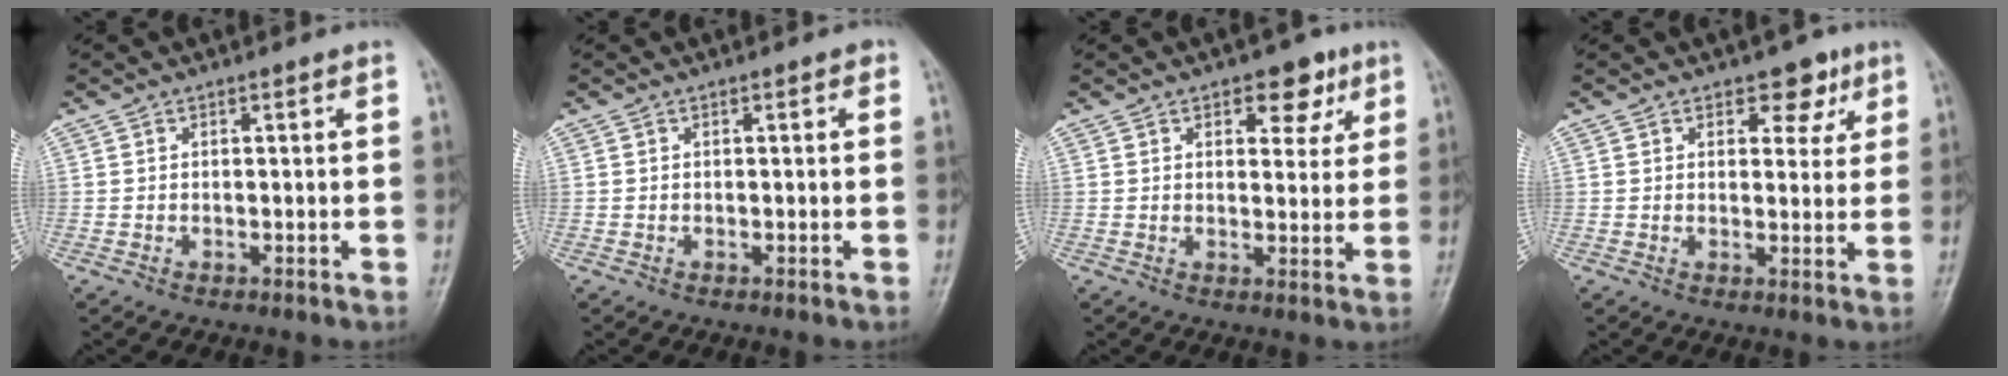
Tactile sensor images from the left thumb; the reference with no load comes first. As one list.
[{"total": 0.5, "force": [0.2, 0.3, 0.4], "torque": [-0.003, 0.001, -0.001]}, {"total": 6.6, "force": [3.5, 3.8, 4.1], "torque": [-0.019, -0.014, 0.042]}, {"total": 5.2, "force": [3.0, 3.2, 2.8], "torque": [-0.004, -0.013, 0.037]}]